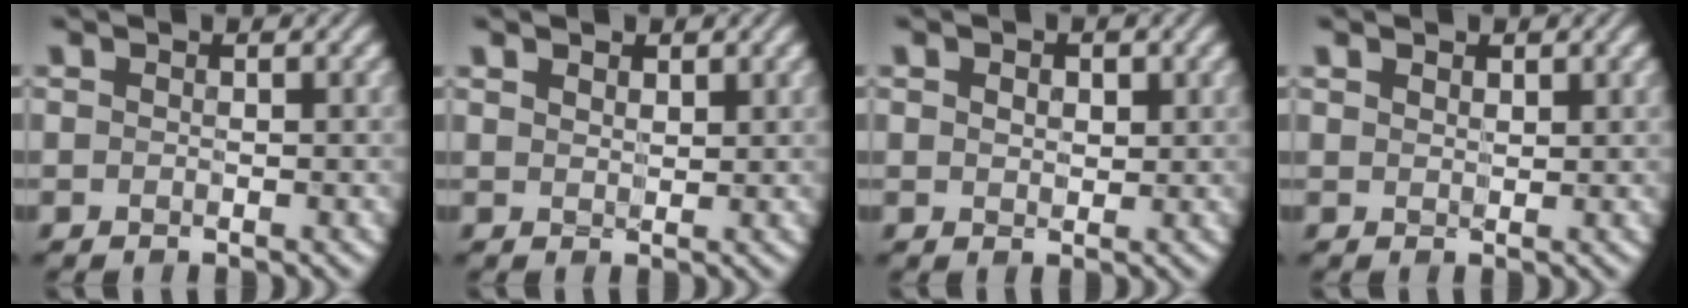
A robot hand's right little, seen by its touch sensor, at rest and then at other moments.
{"total": 1.9, "force": [1.3, 1.1, 1.0], "torque": [-0.020, 0.003, 0.021]}
{"total": 2.1, "force": [0.7, 1.5, 1.3], "torque": [-0.020, 0.006, 0.003]}
{"total": 1.5, "force": [1.0, 0.9, 0.7], "torque": [-0.014, 0.001, 0.019]}